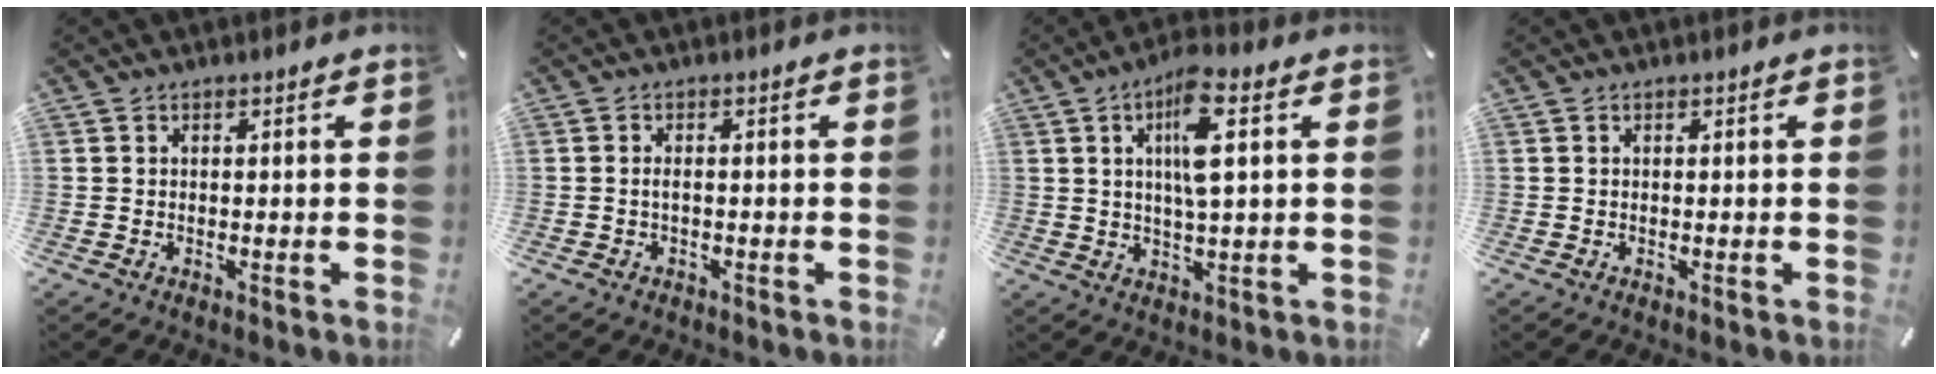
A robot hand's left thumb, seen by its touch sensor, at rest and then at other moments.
{"total": 1.4, "force": [-0.3, 0.7, 1.1], "torque": [-0.023, 0.002, -0.008]}
{"total": 9.7, "force": [2.9, 2.3, 9.0], "torque": [-0.161, -0.001, 0.044]}
{"total": 0.0}